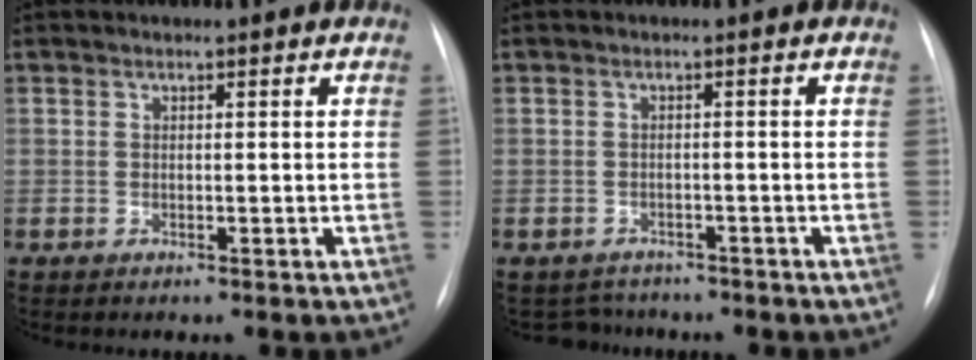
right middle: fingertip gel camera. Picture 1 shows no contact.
{"total": 3.4, "force": [-3.0, 1.4, -0.6], "torque": [0.006, 0.003, -0.045]}